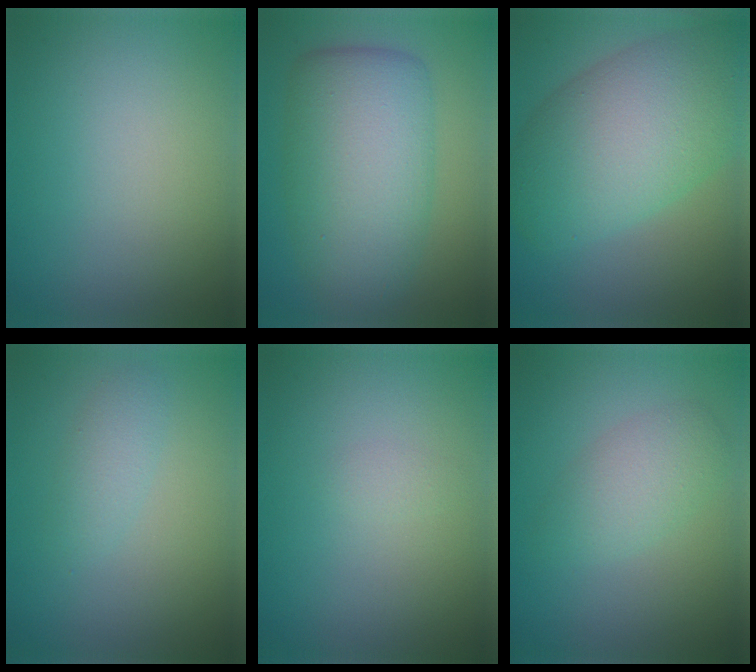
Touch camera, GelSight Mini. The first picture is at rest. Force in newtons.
{"total": 9.2, "press": 9.2, "slide": 0.1}
{"total": 10.2, "press": 10.2, "slide": 0.3}
{"total": 1.5, "press": 1.5, "slide": 0.1}
{"total": 0.7, "press": 0.7, "slide": 0.0}
{"total": 2.9, "press": 2.9, "slide": 0.2}